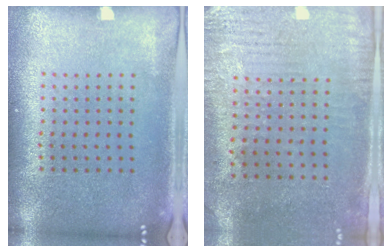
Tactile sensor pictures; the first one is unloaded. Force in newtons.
{"total": 3.0, "press": 2.5, "slide": 1.7}